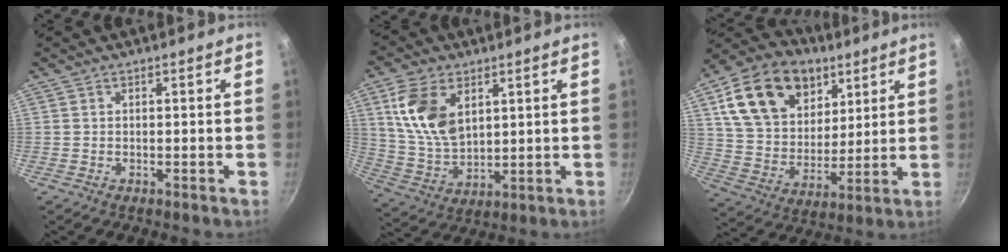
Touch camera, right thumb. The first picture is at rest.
{"total": 13.1, "force": [4.8, 8.0, 9.2], "torque": [-0.164, -0.025, 0.103]}
{"total": 22.3, "force": [10.2, 15.3, 12.6], "torque": [-0.192, -0.028, 0.181]}